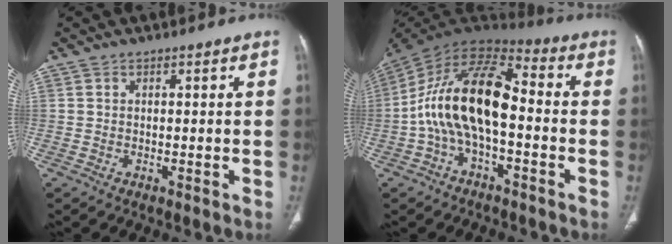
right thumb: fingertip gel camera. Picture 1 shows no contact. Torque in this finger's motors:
{"motor_torque": [2.51, 2.49, 1.50, -1.27, 0.31]}